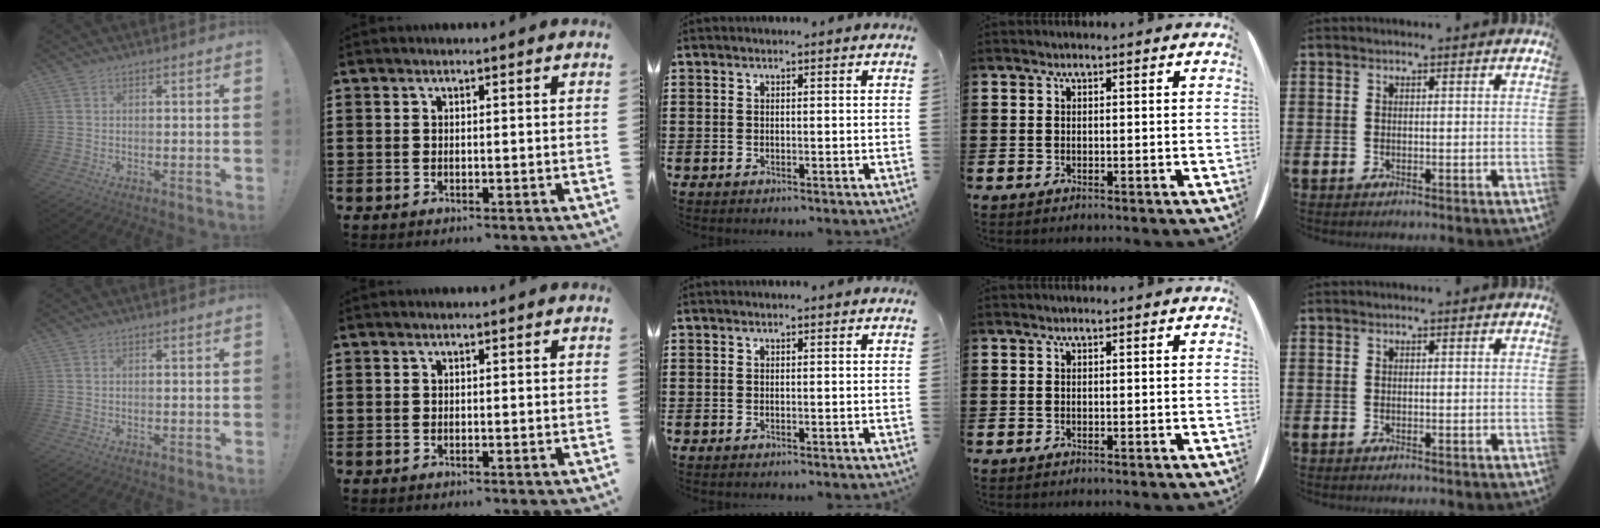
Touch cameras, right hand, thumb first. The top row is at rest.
{}